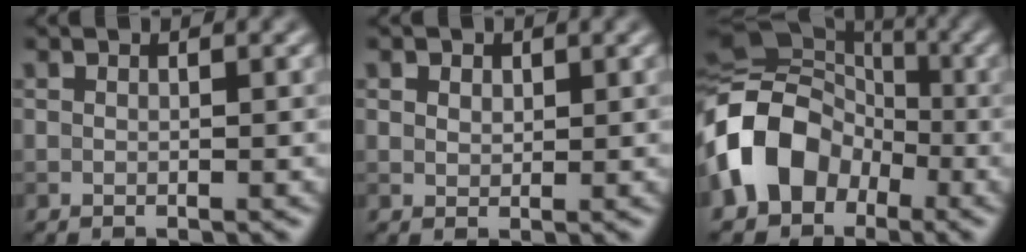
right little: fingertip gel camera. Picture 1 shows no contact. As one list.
[{"total": 2.0, "force": [1.3, 1.4, 0.8], "torque": [-0.019, 0.004, 0.016]}, {"total": 11.4, "force": [-3.5, 8.9, 6.2], "torque": [-0.125, -0.003, -0.083]}]